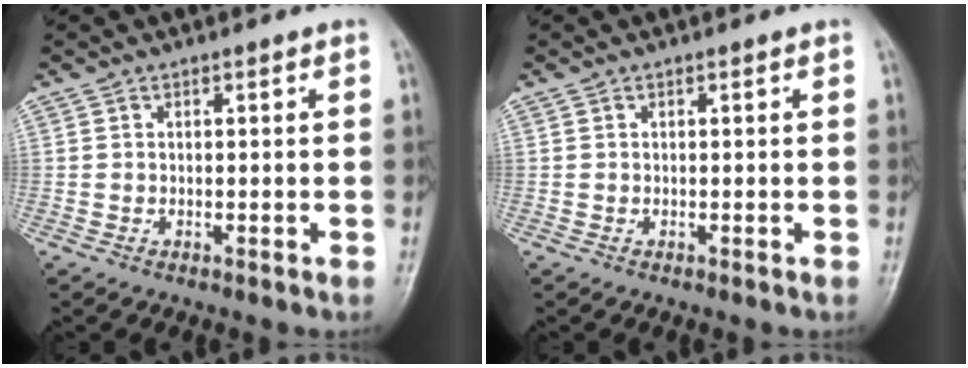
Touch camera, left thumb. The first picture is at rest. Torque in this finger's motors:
{"motor_torque": [-0.61, -0.07, -0.28, 0.09, 0.00]}